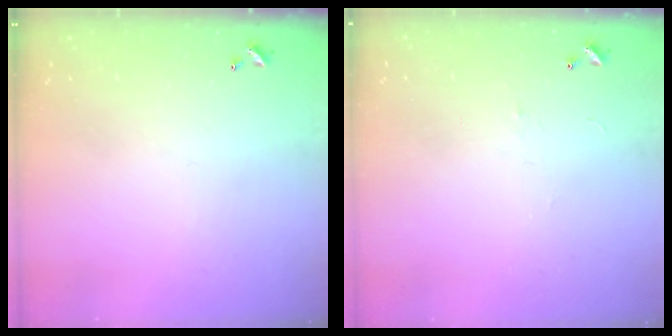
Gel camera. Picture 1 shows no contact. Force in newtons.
{"total": 2.3, "press": 2.3, "slide": 0.3}